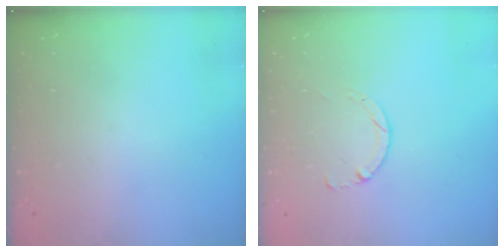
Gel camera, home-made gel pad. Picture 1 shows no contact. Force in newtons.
{"total": 1.8, "press": 1.8, "slide": 0.2}